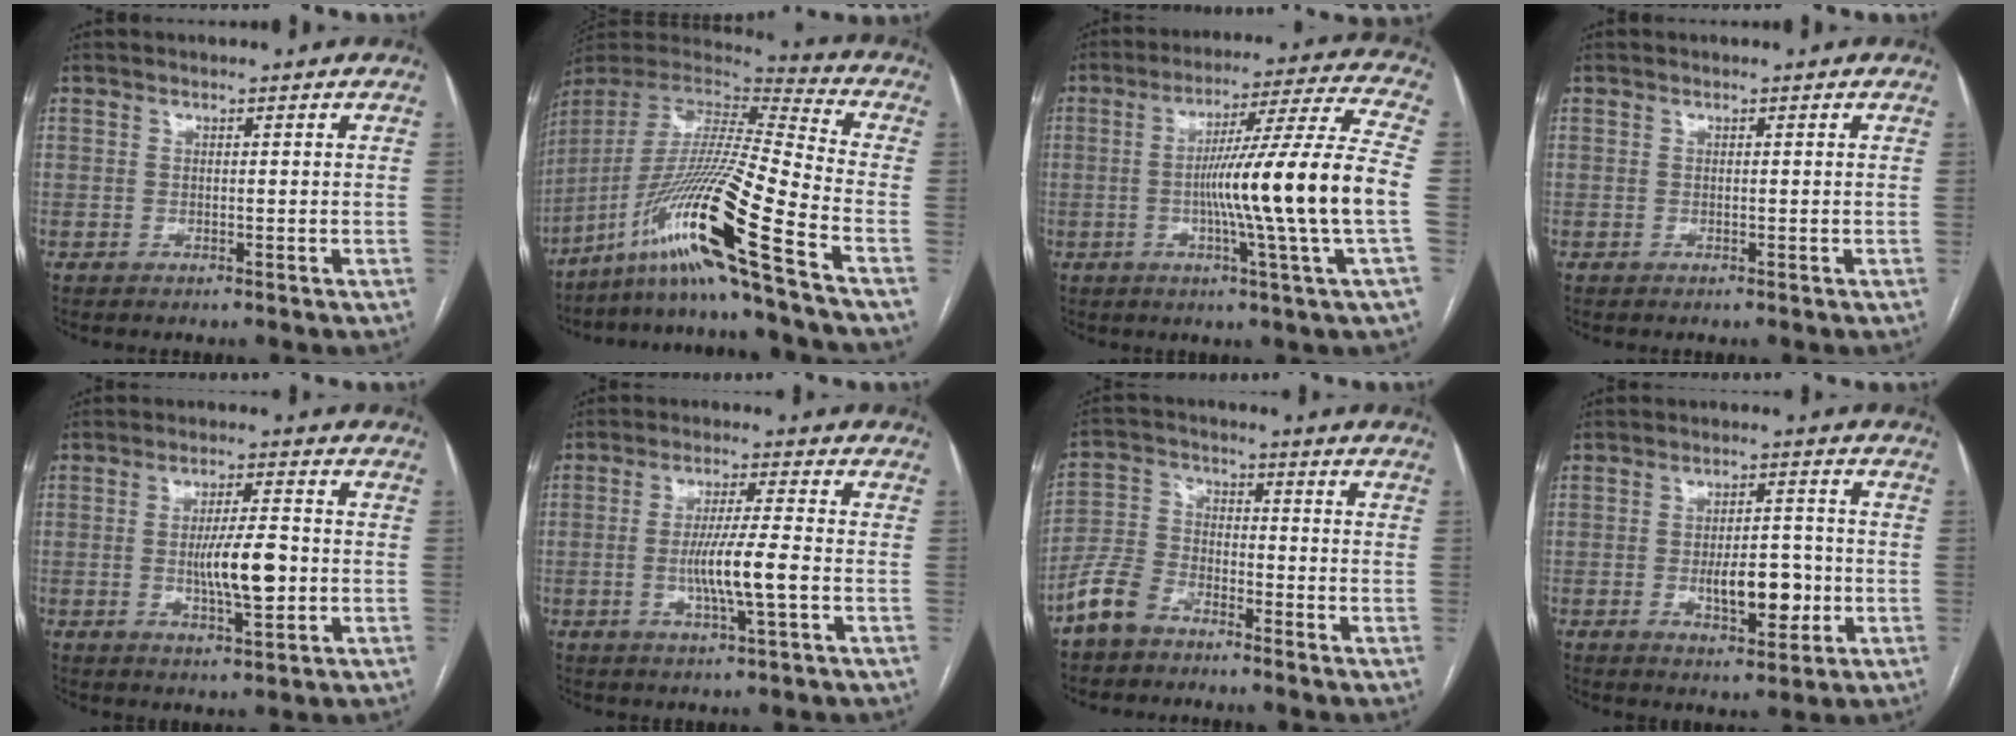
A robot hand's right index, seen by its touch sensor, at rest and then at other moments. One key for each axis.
{"total": 22.2, "fx": -12.9, "fy": -2.2, "fz": 17.9, "tx": -0.373, "ty": -0.029, "tz": -0.248}
{"total": 17.8, "fx": -2.4, "fy": -2.5, "fz": 17.5, "tx": -0.272, "ty": -0.006, "tz": -0.050}
{"total": 0.0}
{"total": 7.7, "fx": -0.9, "fy": 1.5, "fz": 7.5, "tx": -0.132, "ty": -0.003, "tz": -0.015}
{"total": 7.7, "fx": -1.7, "fy": -0.1, "fz": 7.5, "tx": -0.141, "ty": -0.005, "tz": -0.032}
{"total": 7.0, "fx": -5.3, "fy": 3.7, "fz": 2.8, "tx": -0.077, "ty": 0.001, "tz": -0.114}
{"total": 8.0, "fx": -1.9, "fy": 3.2, "fz": 7.1, "tx": -0.111, "ty": 0.003, "tz": -0.023}